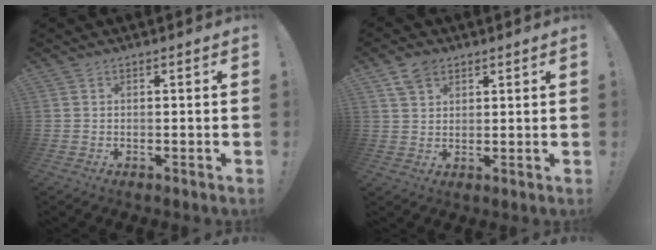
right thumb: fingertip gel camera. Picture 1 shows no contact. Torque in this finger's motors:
{"motor_torque": [-0.13, 0.02, -0.23, -0.03, -0.02]}